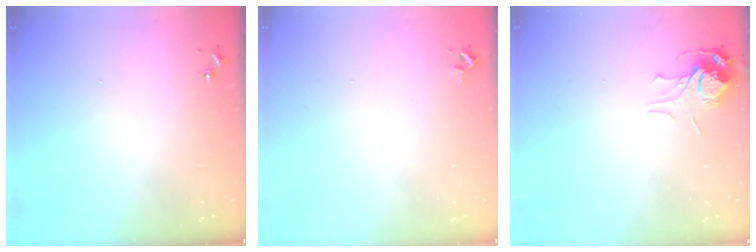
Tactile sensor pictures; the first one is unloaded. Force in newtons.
{"total": 2.4, "press": 2.4, "slide": 0.3}
{"total": 7.1, "press": 7.1, "slide": 0.2}